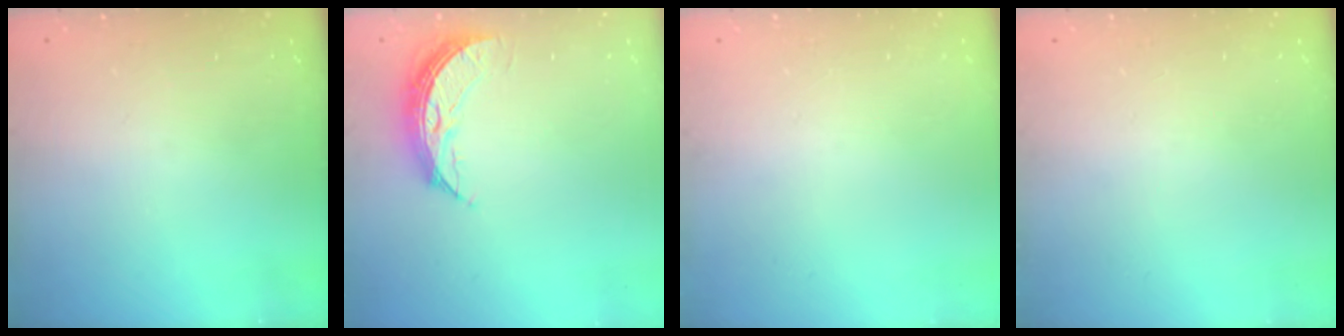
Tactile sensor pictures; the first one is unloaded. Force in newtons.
{"total": 9.3, "press": 9.3, "slide": 0.0}
{"total": 0.0}
{"total": 0.0}